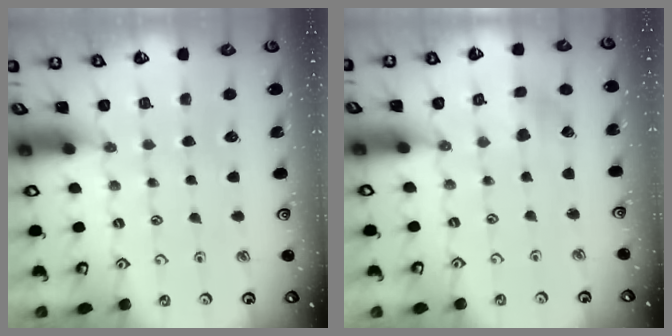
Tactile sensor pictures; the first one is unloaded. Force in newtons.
{"total": 2.6, "press": 2.6, "slide": 0.4}